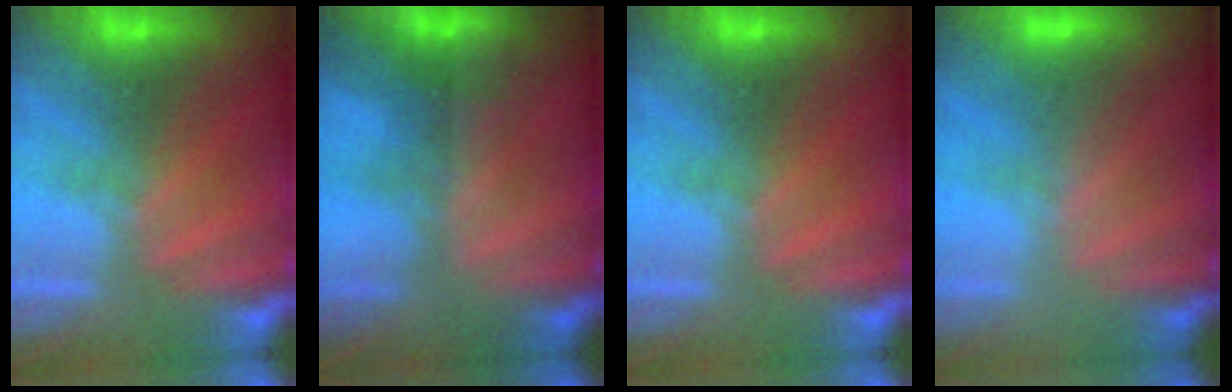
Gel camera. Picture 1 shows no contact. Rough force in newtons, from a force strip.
{"total": 3.9}
{"total": 0.0}
{"total": 2.1}